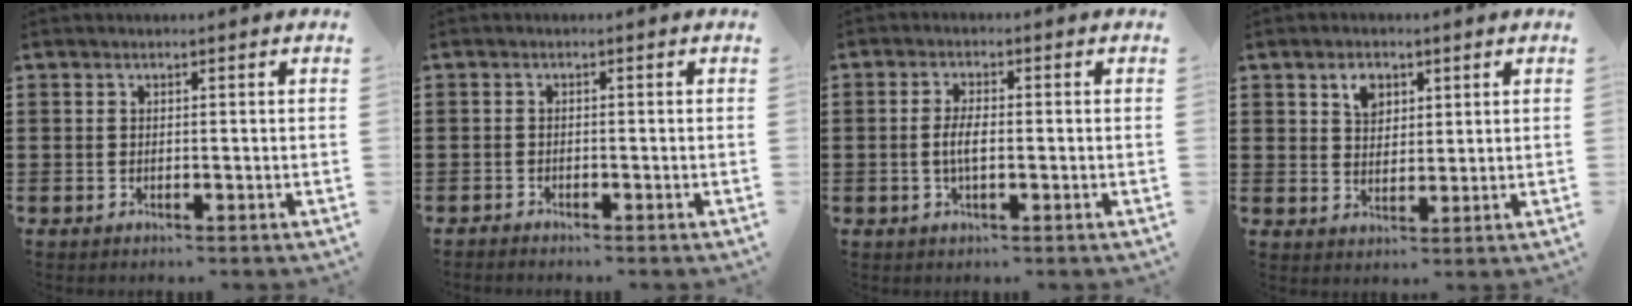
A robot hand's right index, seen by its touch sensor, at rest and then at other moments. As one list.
[{"total": 0.9, "force": [-0.9, 0.2, -0.1], "torque": [0.000, 0.004, -0.020]}, {"total": 3.5, "force": [-0.4, 1.0, 3.3], "torque": [-0.068, -0.004, -0.009]}, {"total": 3.5, "force": [1.9, 2.4, 1.8], "torque": [-0.037, 0.004, 0.032]}]